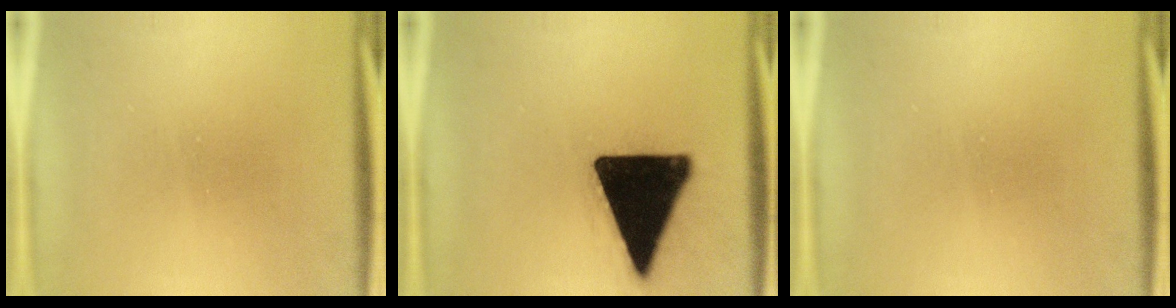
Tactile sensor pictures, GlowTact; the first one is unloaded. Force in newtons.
{"total": 20.3}
{"total": 0.0}